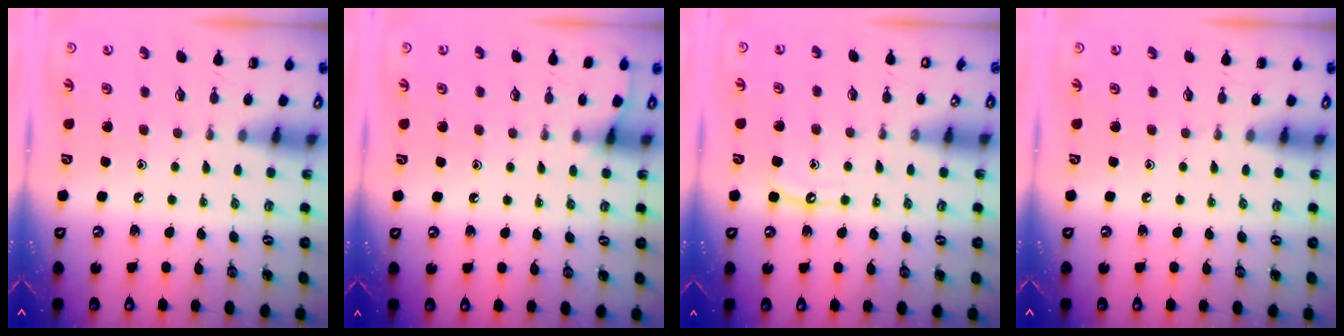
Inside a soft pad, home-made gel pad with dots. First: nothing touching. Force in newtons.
{"total": 4.0, "press": 4.0, "slide": 0.3}
{"total": 6.6, "press": 6.6, "slide": 0.7}
{"total": 0.0}